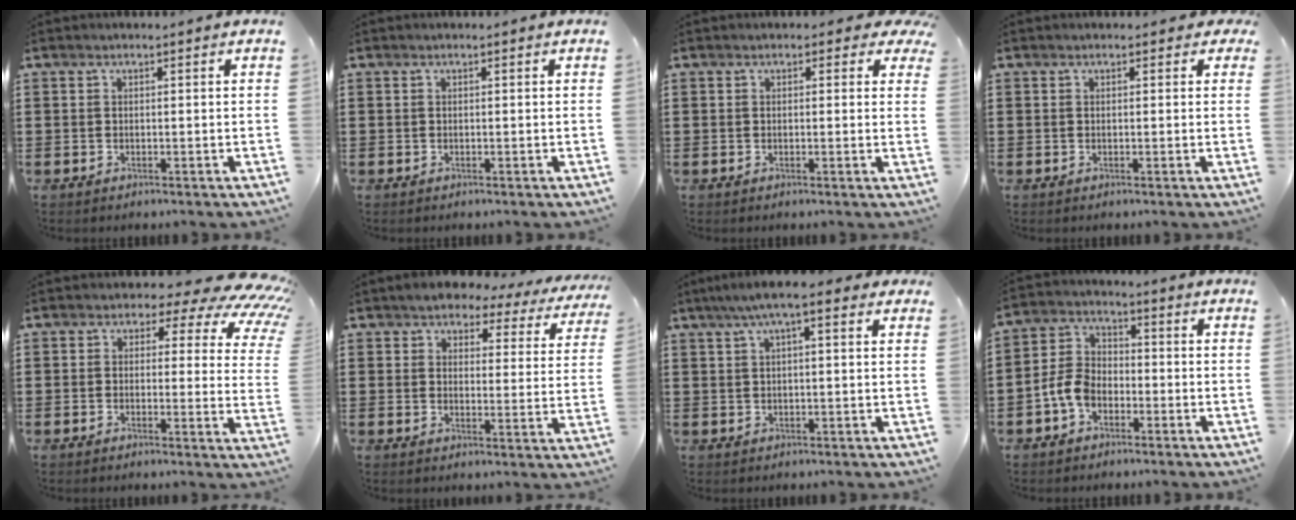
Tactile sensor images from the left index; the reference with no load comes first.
{"total": 0.0}
{"total": 1.2, "force": [0.6, 0.8, 0.7], "torque": [-0.008, 0.004, 0.008]}
{"total": 0.7, "force": [0.3, 0.5, 0.4], "torque": [-0.010, 0.006, 0.004]}
{"total": 5.6, "force": [3.7, 2.8, 3.2], "torque": [-0.057, -0.023, 0.056]}
{"total": 4.9, "force": [4.6, 1.3, 0.9], "torque": [-0.043, -0.021, 0.078]}
{"total": 5.6, "force": [3.2, 0.8, 4.5], "torque": [-0.093, 0.009, 0.055]}
{"total": 5.8, "force": [-2.8, 3.8, 3.5], "torque": [-0.097, 0.005, -0.062]}